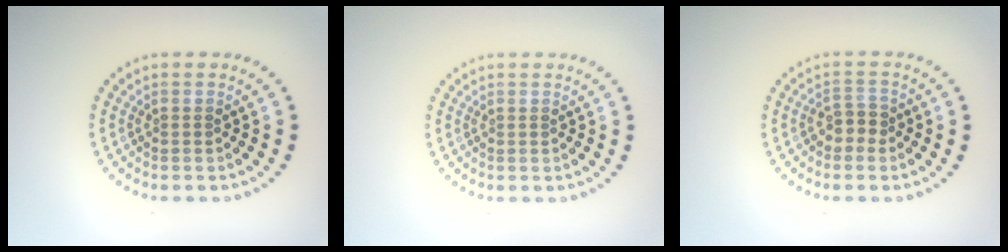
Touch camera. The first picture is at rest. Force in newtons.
{"total": 0.0}
{"total": 1.9, "press": 1.7, "slide": 0.9}